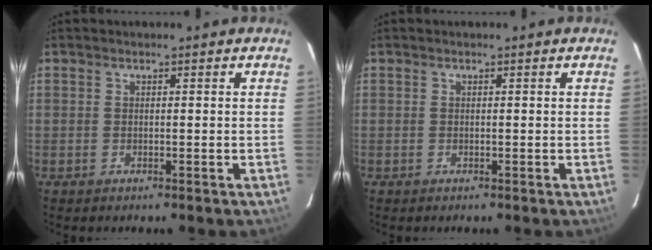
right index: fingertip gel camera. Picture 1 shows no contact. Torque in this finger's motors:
{"motor_torque": [0.00, 0.00, 0.01, 0.00]}